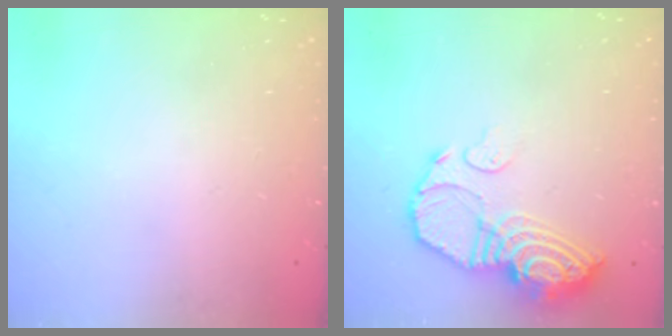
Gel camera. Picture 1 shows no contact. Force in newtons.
{"total": 12.7, "press": 12.6, "slide": 1.1}